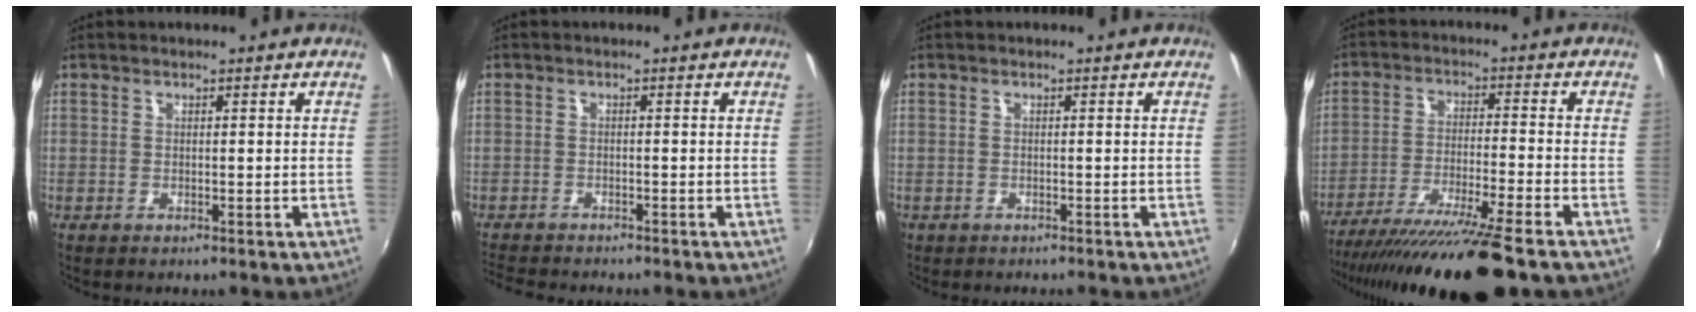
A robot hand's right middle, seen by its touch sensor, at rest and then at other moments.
{"total": 5.9, "force": [-5.4, 0.7, 2.0], "torque": [-0.058, -0.020, -0.093]}
{"total": 0.8, "force": [-0.7, 0.5, 0.1], "torque": [-0.008, -0.002, -0.012]}
{"total": 17.7, "force": [-14.5, -0.4, 10.2], "torque": [-0.195, -0.043, -0.240]}